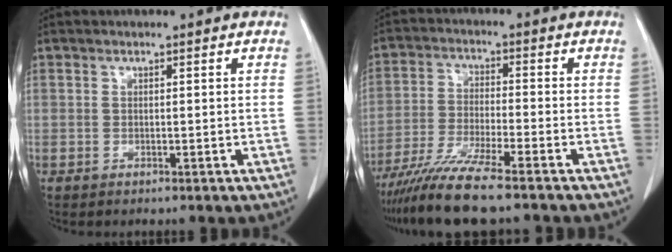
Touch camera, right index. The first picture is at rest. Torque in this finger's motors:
{"motor_torque": [1.10, -1.04, 0.53, 0.18]}